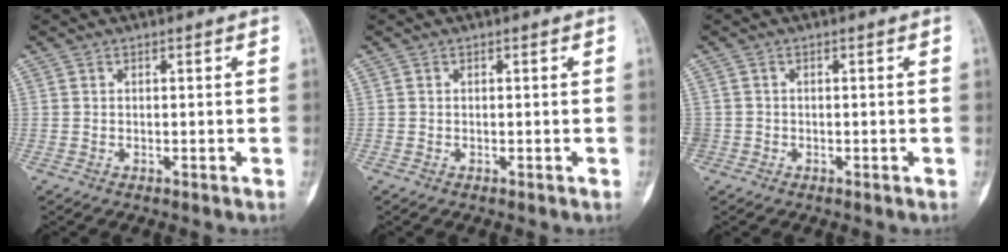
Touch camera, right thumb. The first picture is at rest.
{"total": 0.0}
{"total": 1.5, "force": [-0.7, 1.3, 0.3], "torque": [-0.003, 0.005, -0.017]}